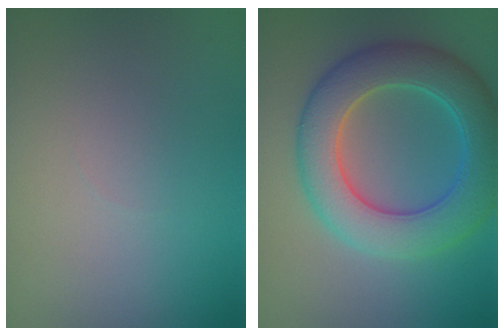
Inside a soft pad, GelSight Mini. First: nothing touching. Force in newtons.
{"total": 8.2, "press": 8.2, "slide": 0.2}